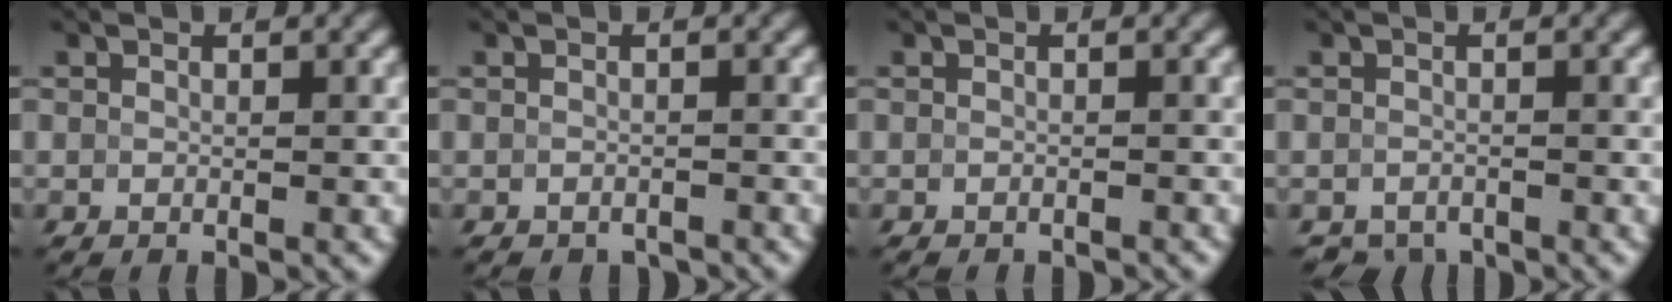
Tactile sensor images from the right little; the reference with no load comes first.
{"total": 1.6, "force": [-1.4, 0.7, -0.4], "torque": [0.008, 0.004, -0.038]}
{"total": 1.1, "force": [-0.9, 0.1, -0.5], "torque": [0.013, 0.007, -0.030]}
{"total": 2.2, "force": [-1.9, 0.9, -0.3], "torque": [0.011, 0.001, -0.045]}